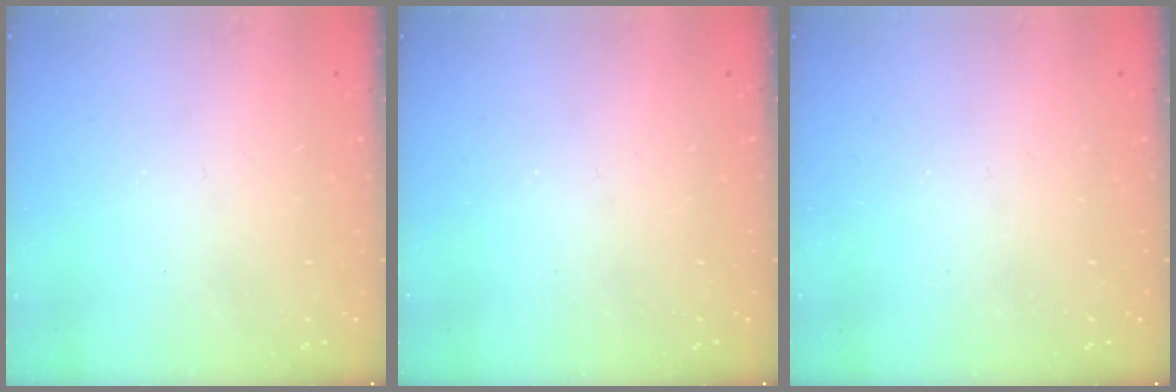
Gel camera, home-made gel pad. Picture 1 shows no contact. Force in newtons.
{"total": 0.0}
{"total": 0.0}